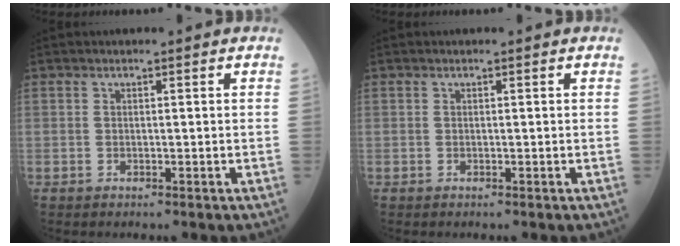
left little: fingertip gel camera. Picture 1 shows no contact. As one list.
[{"total": 0.0}]